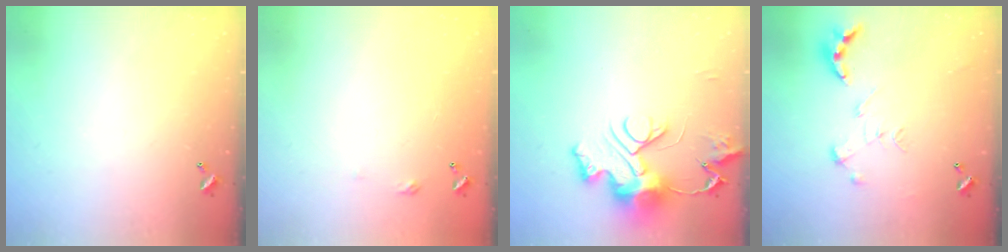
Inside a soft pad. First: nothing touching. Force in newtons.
{"total": 2.7, "press": 2.6, "slide": 0.4}
{"total": 13.0, "press": 13.0, "slide": 0.8}
{"total": 0.8, "press": 0.8, "slide": 0.3}